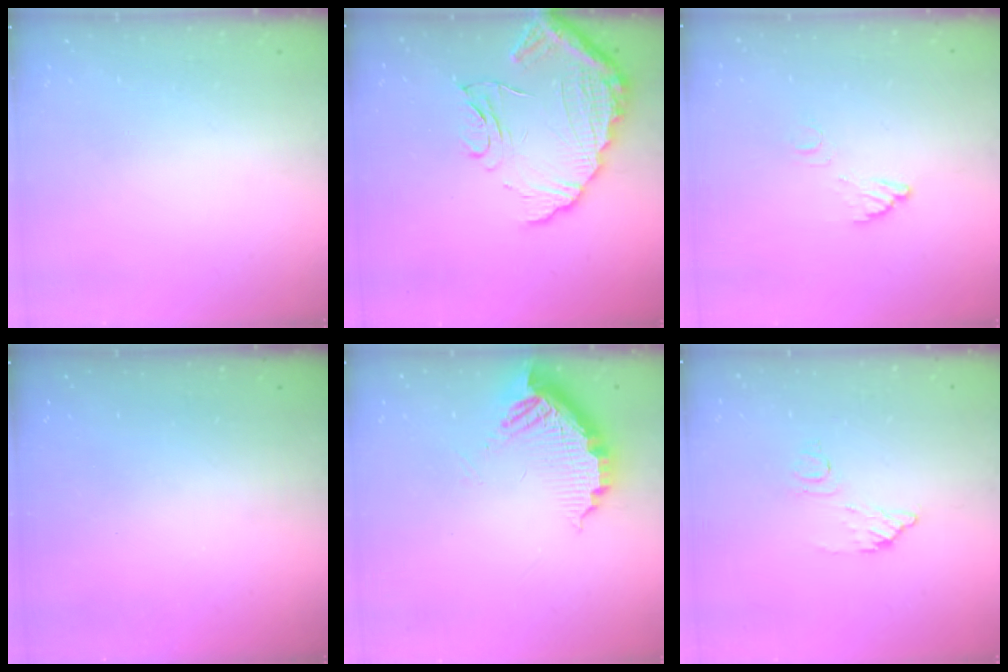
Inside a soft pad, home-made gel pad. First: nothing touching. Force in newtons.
{"total": 14.7, "press": 14.6, "slide": 1.0}
{"total": 3.5, "press": 3.5, "slide": 0.3}
{"total": 2.9, "press": 2.9, "slide": 0.3}
{"total": 10.8, "press": 10.7, "slide": 0.9}
{"total": 7.2, "press": 7.2, "slide": 0.5}